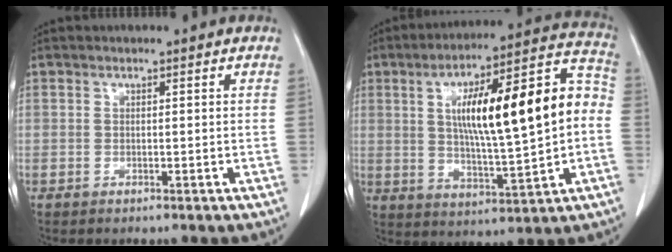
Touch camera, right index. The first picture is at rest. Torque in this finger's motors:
{"motor_torque": [2.14, 0.00, 0.56, 0.21]}